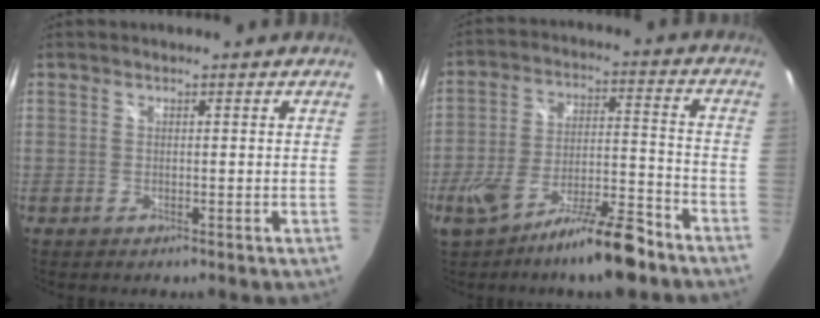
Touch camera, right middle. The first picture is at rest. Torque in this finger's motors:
{"motor_torque": [0.21, -0.25, 0.40, 0.11]}